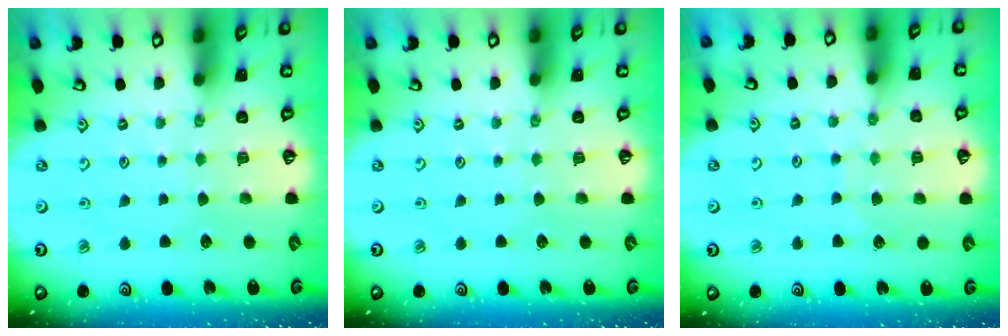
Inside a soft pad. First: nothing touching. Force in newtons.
{"total": 0.0}
{"total": 6.2, "press": 6.2, "slide": 0.5}